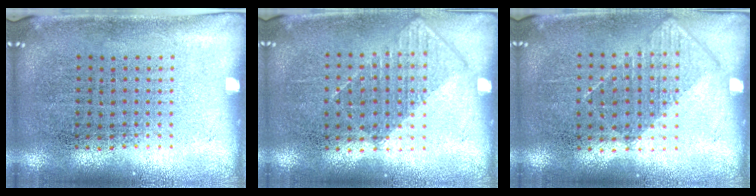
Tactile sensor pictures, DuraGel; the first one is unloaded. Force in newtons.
{"total": 0.8, "press": 0.8, "slide": 0.3}
{"total": 0.9, "press": 0.7, "slide": 0.4}